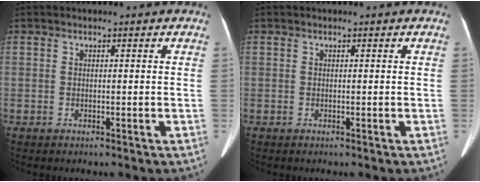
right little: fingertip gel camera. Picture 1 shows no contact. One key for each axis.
{"total": 0.0}